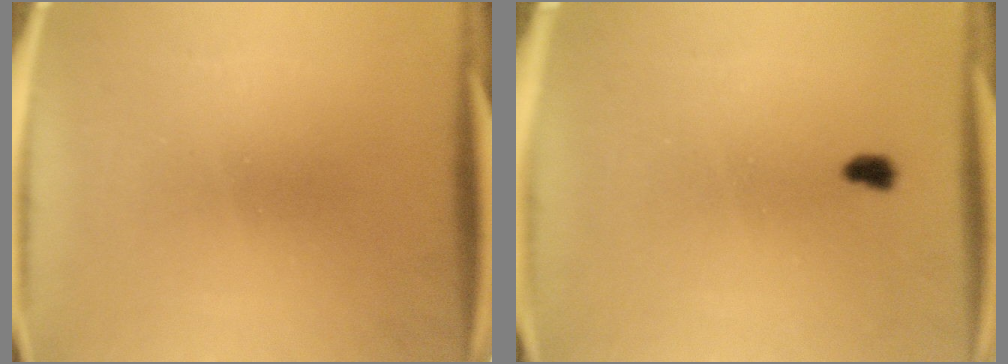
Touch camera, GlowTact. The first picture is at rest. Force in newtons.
{"total": 1.3}